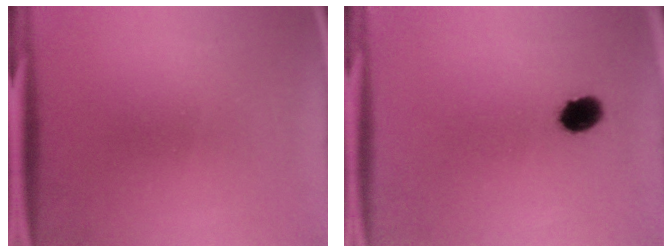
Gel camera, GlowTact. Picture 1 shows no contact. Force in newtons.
{"total": 5.0}